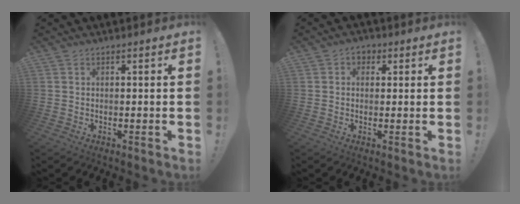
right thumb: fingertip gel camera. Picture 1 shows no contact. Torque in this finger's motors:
{"motor_torque": [0.17, 0.28, 0.04, -0.09, 0.00]}